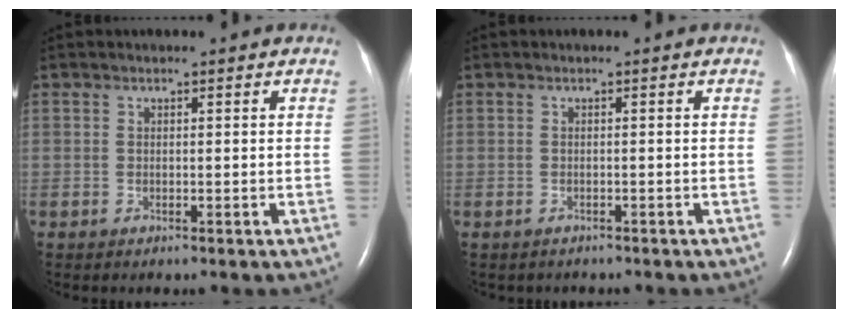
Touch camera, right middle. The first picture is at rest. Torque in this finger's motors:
{"motor_torque": [-0.22, 0.05, -0.03, 0.01]}